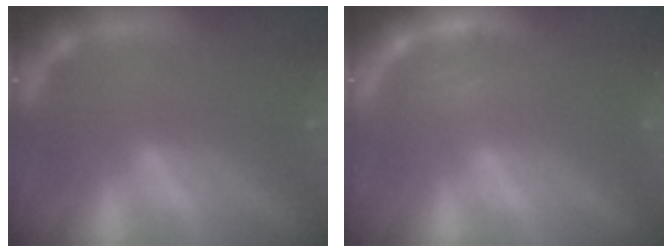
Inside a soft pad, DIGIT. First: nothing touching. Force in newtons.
{"total": 2.0}